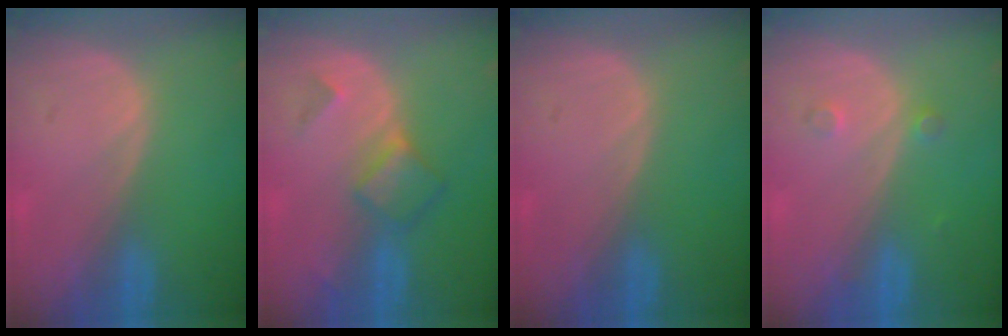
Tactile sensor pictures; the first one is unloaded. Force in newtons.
{"total": 5.1, "press": 4.4, "slide": 2.6}
{"total": 0.0}
{"total": 1.9, "press": 1.6, "slide": 1.0}